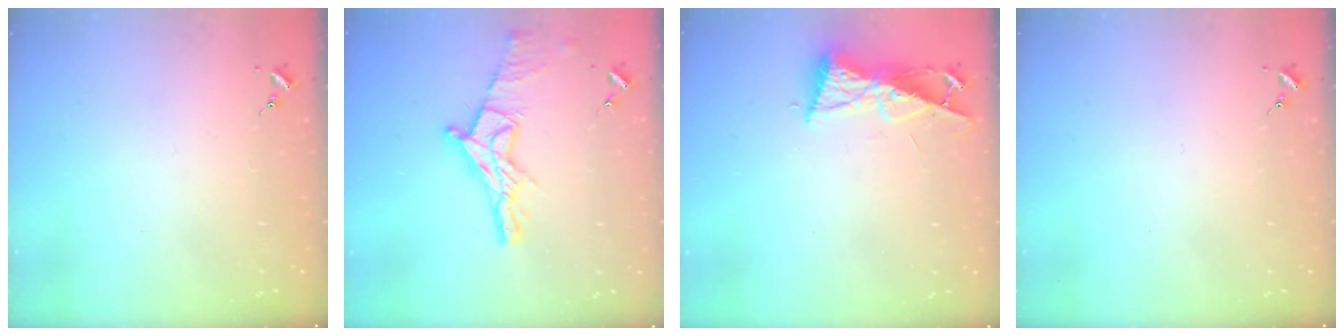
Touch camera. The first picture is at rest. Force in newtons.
{"total": 15.7, "press": 15.7, "slide": 1.0}
{"total": 8.3, "press": 8.3, "slide": 0.8}
{"total": 0.0}